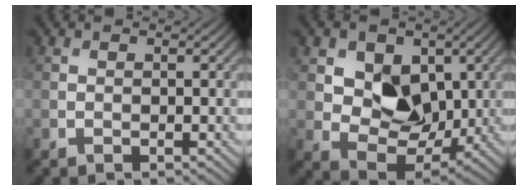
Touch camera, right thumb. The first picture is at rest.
{"total": 8.3, "force": [2.3, 6.2, 5.1], "torque": [-0.099, -0.010, 0.033]}